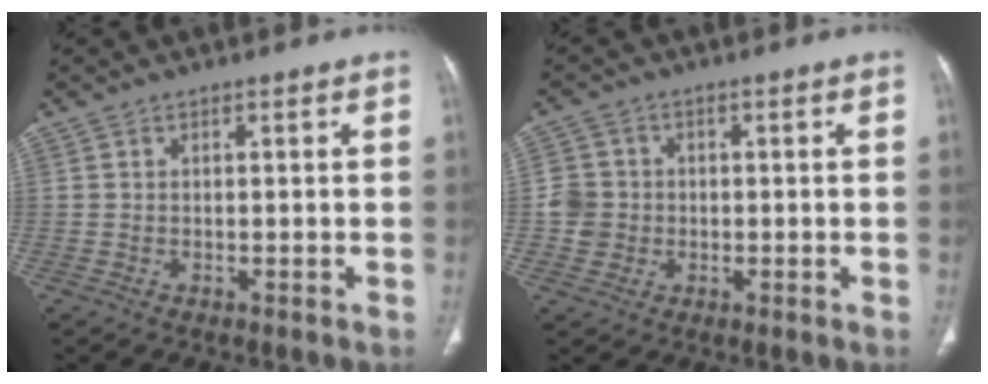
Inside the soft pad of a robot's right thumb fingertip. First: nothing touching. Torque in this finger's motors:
{"motor_torque": [0.44, 0.40, 0.33, 0.17, 0.08]}